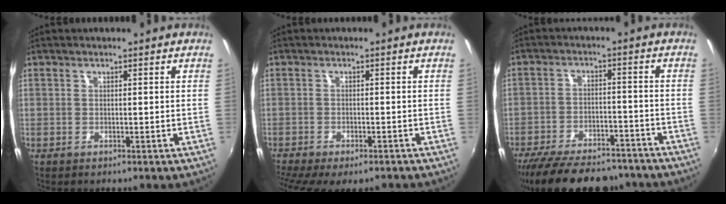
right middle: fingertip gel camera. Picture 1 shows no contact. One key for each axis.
{"total": 9.3, "fx": -7.4, "fy": 2.6, "fz": 5.0, "tx": -0.112, "ty": -0.040, "tz": -0.116}
{"total": 20.8, "fx": -17.2, "fy": 7.5, "fz": 9.1, "tx": -0.189, "ty": -0.009, "tz": -0.242}